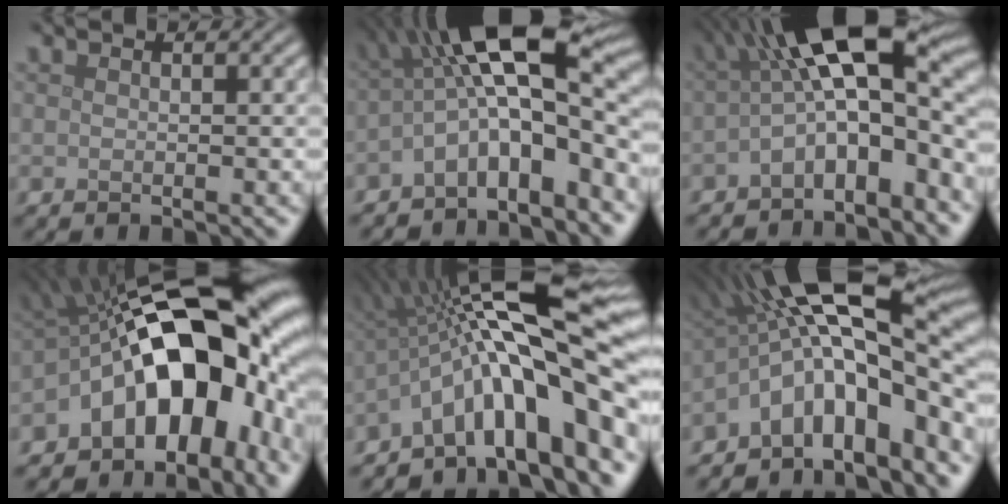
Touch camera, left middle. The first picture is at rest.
{"total": 10.7, "force": [-1.7, 3.9, 9.8], "torque": [-0.147, 0.023, -0.046]}
{"total": 11.7, "force": [-0.6, 4.9, 10.6], "torque": [-0.148, 0.017, -0.025]}
{"total": 17.7, "force": [-2.6, 10.7, 13.9], "torque": [-0.182, 0.019, -0.049]}
{"total": 15.5, "force": [-1.9, 4.3, 14.7], "torque": [-0.202, 0.028, -0.033]}
{"total": 15.3, "force": [-2.3, 6.1, 13.9], "torque": [-0.194, 0.031, -0.040]}